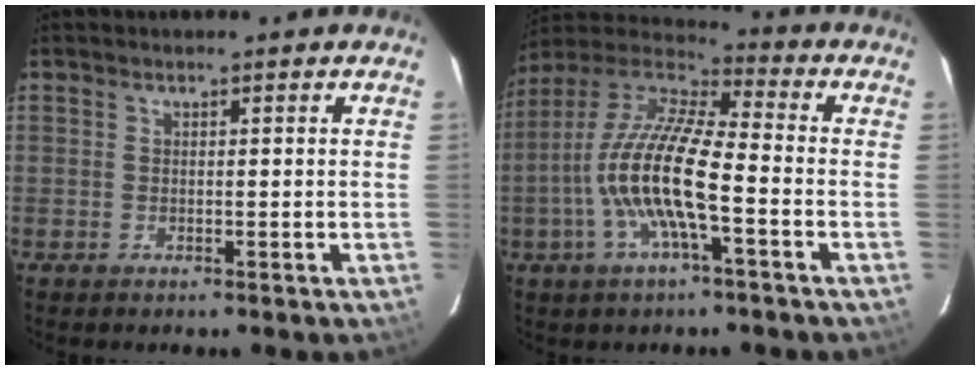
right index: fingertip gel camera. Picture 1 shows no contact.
{"total": 15.7, "force": [-4.0, 3.3, 14.8], "torque": [-0.284, -0.003, -0.084]}